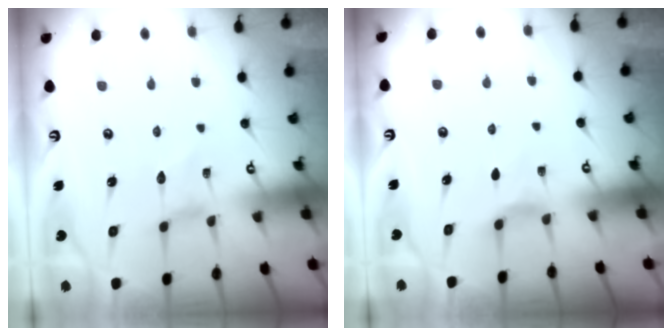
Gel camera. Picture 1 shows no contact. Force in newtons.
{"total": 3.0, "press": 3.0, "slide": 0.5}